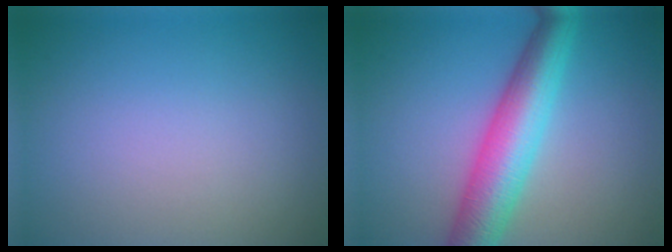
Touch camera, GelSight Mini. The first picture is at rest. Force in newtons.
{"total": 7.2, "press": 7.2, "slide": 0.1}